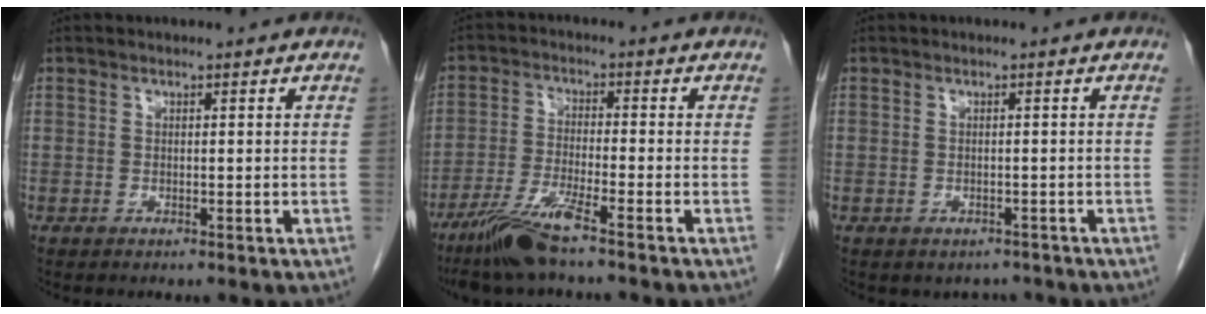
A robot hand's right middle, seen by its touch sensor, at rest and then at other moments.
{"total": 7.8, "force": [-5.8, -0.3, 5.2], "torque": [-0.109, -0.025, -0.115]}
{"total": 2.4, "force": [-2.0, 1.4, 0.2], "torque": [-0.001, 0.004, -0.025]}